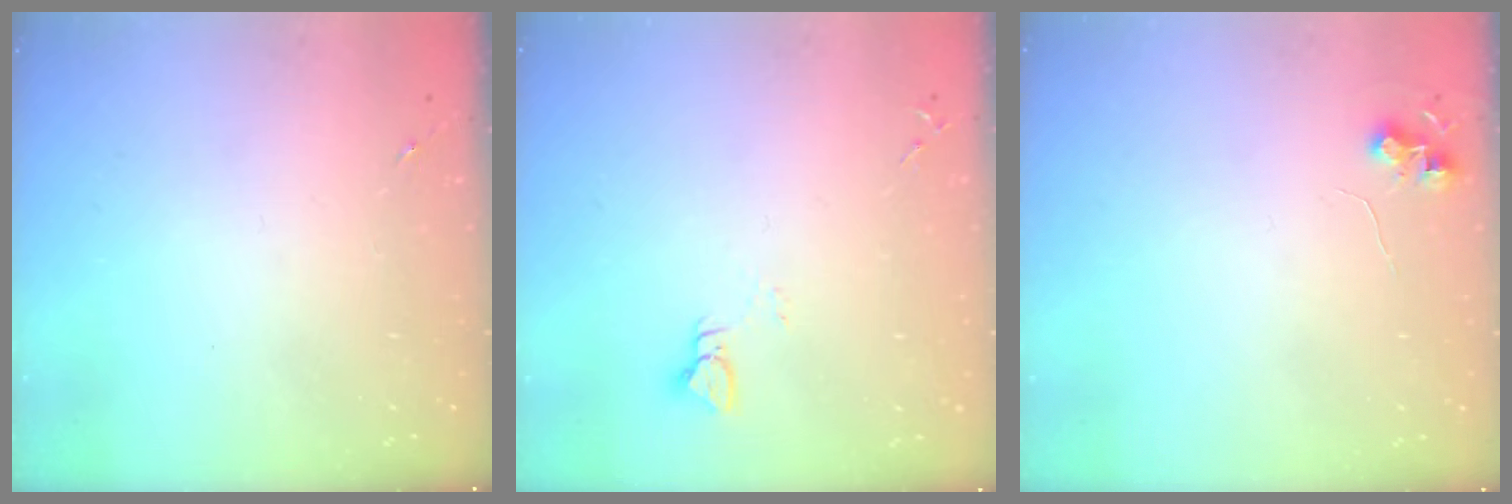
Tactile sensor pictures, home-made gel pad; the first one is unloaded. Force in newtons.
{"total": 3.0, "press": 3.0, "slide": 0.3}
{"total": 6.0, "press": 5.9, "slide": 0.7}